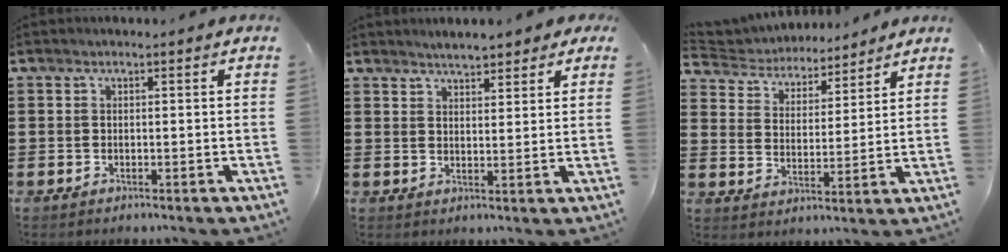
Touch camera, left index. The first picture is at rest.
{"total": 3.1, "force": [2.9, 0.7, 0.9], "torque": [-0.026, 0.000, 0.054]}
{"total": 4.5, "force": [4.4, 0.9, 0.1], "torque": [-0.030, -0.028, 0.074]}